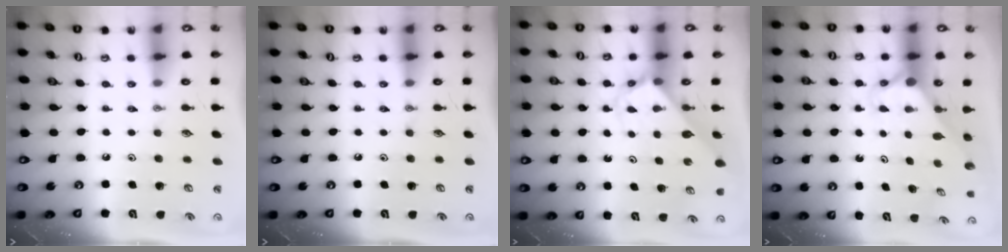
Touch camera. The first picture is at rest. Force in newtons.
{"total": 0.0}
{"total": 2.8, "press": 2.8, "slide": 0.1}
{"total": 2.7, "press": 2.7, "slide": 0.0}